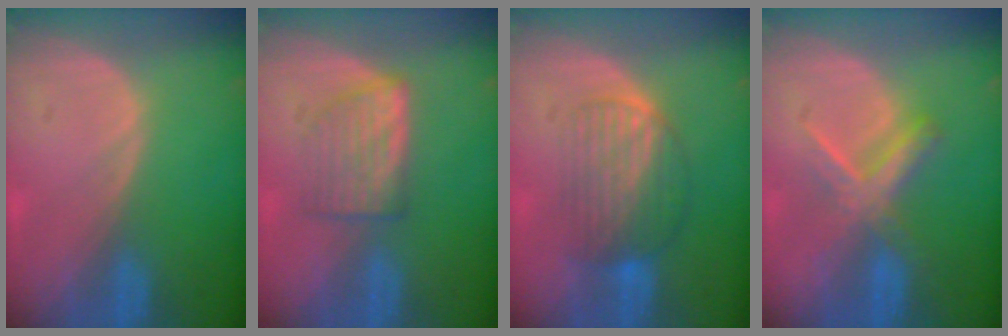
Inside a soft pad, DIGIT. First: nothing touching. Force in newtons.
{"total": 5.1, "press": 5.1, "slide": 0.6}
{"total": 6.8, "press": 6.5, "slide": 2.0}
{"total": 5.5, "press": 5.5, "slide": 1.0}